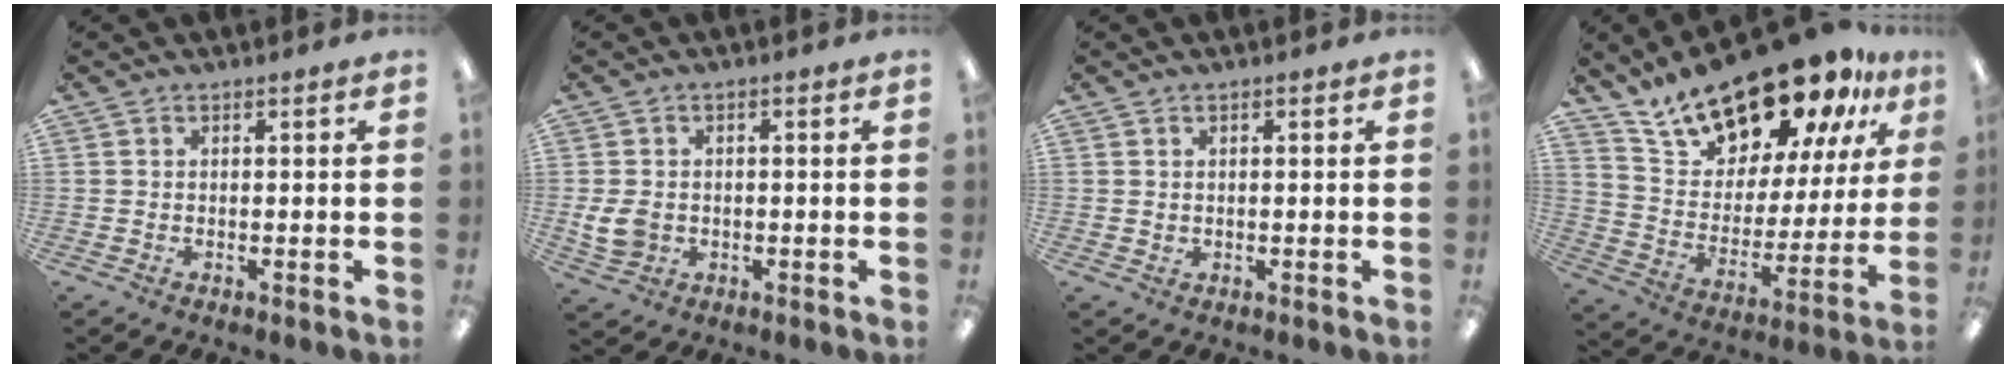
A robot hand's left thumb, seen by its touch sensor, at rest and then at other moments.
{"total": 5.4, "force": [-0.7, 4.2, 3.3], "torque": [-0.069, -0.001, -0.014]}
{"total": 0.7, "force": [0.3, 0.6, 0.2], "torque": [-0.004, 0.004, 0.005]}
{"total": 20.4, "force": [17.1, 7.8, 8.0], "torque": [-0.150, -0.119, 0.302]}